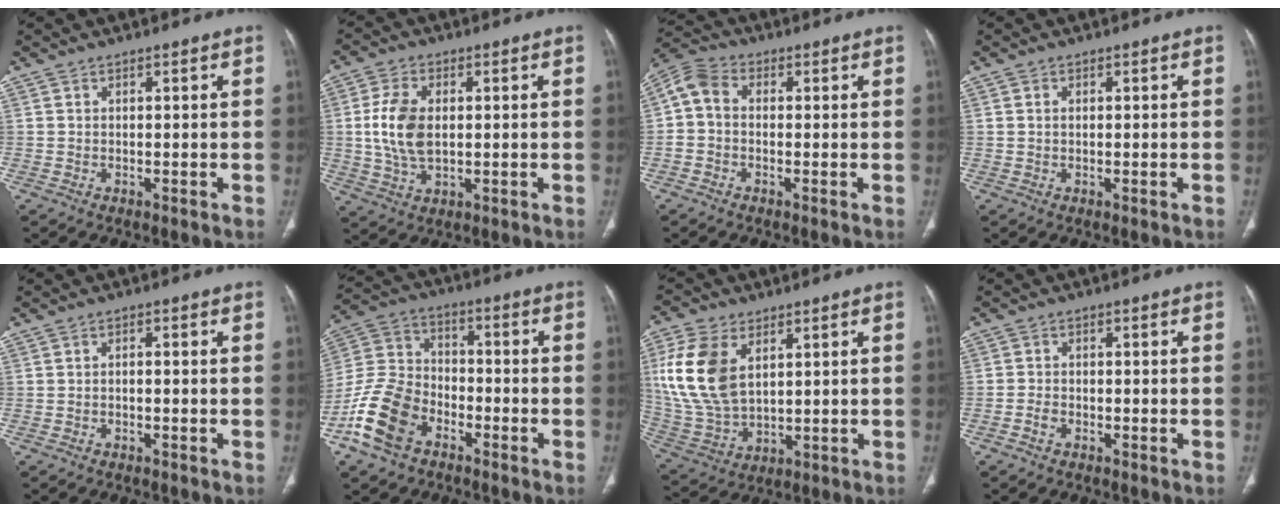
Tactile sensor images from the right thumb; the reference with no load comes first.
{"total": 9.6, "force": [0.7, 5.8, 7.6], "torque": [-0.156, 0.000, 0.019]}
{"total": 6.0, "force": [0.0, 4.5, 4.0], "torque": [-0.072, 0.020, -0.015]}
{"total": 1.0, "force": [0.1, 0.7, 0.7], "torque": [-0.016, 0.002, 0.003]}
{"total": 0.8, "force": [-0.4, 0.4, 0.6], "torque": [-0.010, 0.008, -0.008]}
{"total": 14.0, "force": [-7.4, 9.1, 7.6], "torque": [-0.154, 0.047, -0.149]}
{"total": 15.5, "force": [4.5, 9.5, 11.4], "torque": [-0.235, -0.010, 0.099]}
{"total": 1.8, "force": [-1.1, 1.1, 0.9], "torque": [-0.017, 0.009, -0.022]}